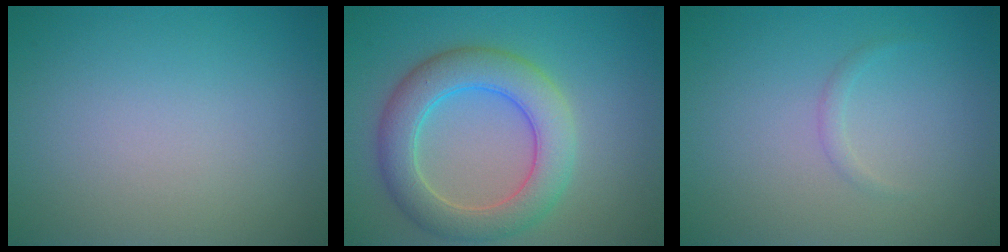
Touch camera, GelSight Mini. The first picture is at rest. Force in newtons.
{"total": 6.3, "press": 6.3, "slide": 0.5}
{"total": 0.7, "press": 0.7, "slide": 0.0}